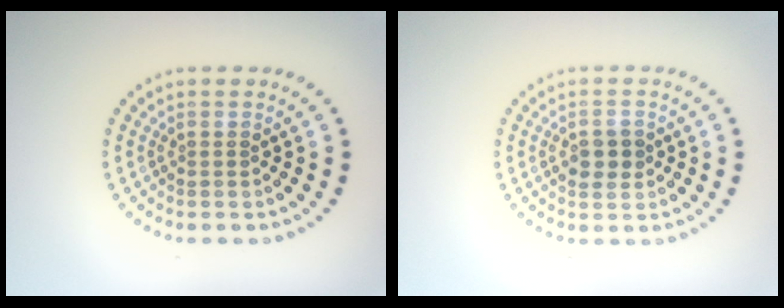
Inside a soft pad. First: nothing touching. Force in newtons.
{"total": 2.3, "press": 2.2, "slide": 0.2}